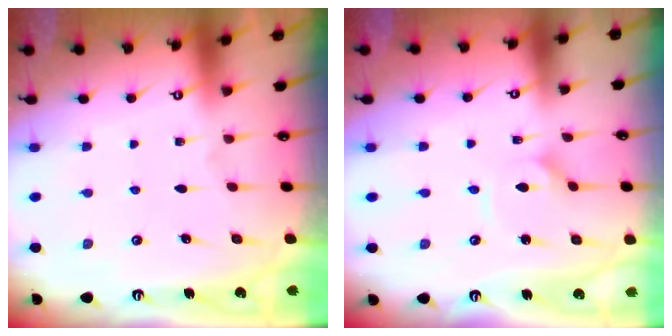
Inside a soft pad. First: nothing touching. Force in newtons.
{"total": 2.5, "press": 2.5, "slide": 0.2}